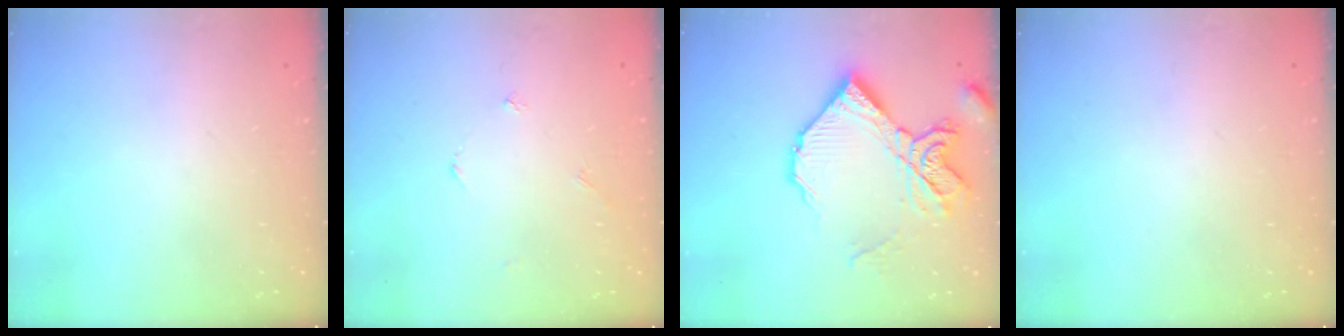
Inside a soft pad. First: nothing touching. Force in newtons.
{"total": 1.8, "press": 1.8, "slide": 0.2}
{"total": 15.5, "press": 15.4, "slide": 1.2}
{"total": 0.0}